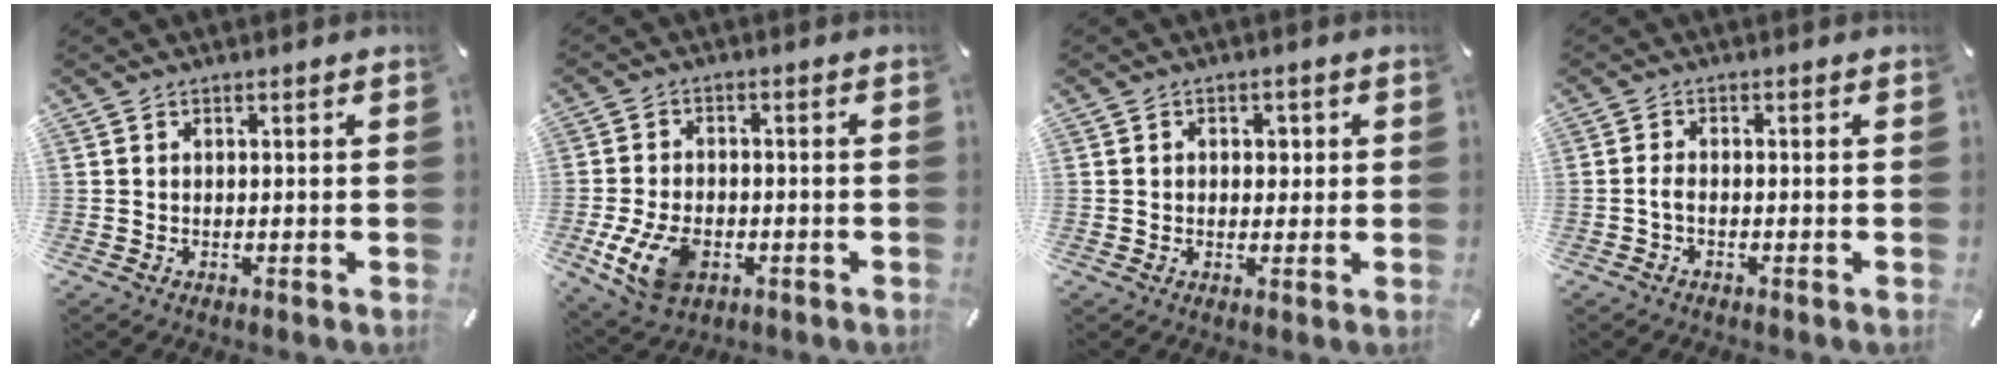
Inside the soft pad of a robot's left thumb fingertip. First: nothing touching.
{"total": 10.4, "force": [-3.5, 6.9, 7.1], "torque": [-0.151, 0.002, -0.062]}
{"total": 2.5, "force": [0.0, 2.1, 1.4], "torque": [-0.014, 0.001, -0.008]}
{"total": 1.9, "force": [-0.9, 0.8, 1.5], "torque": [-0.035, 0.001, -0.019]}